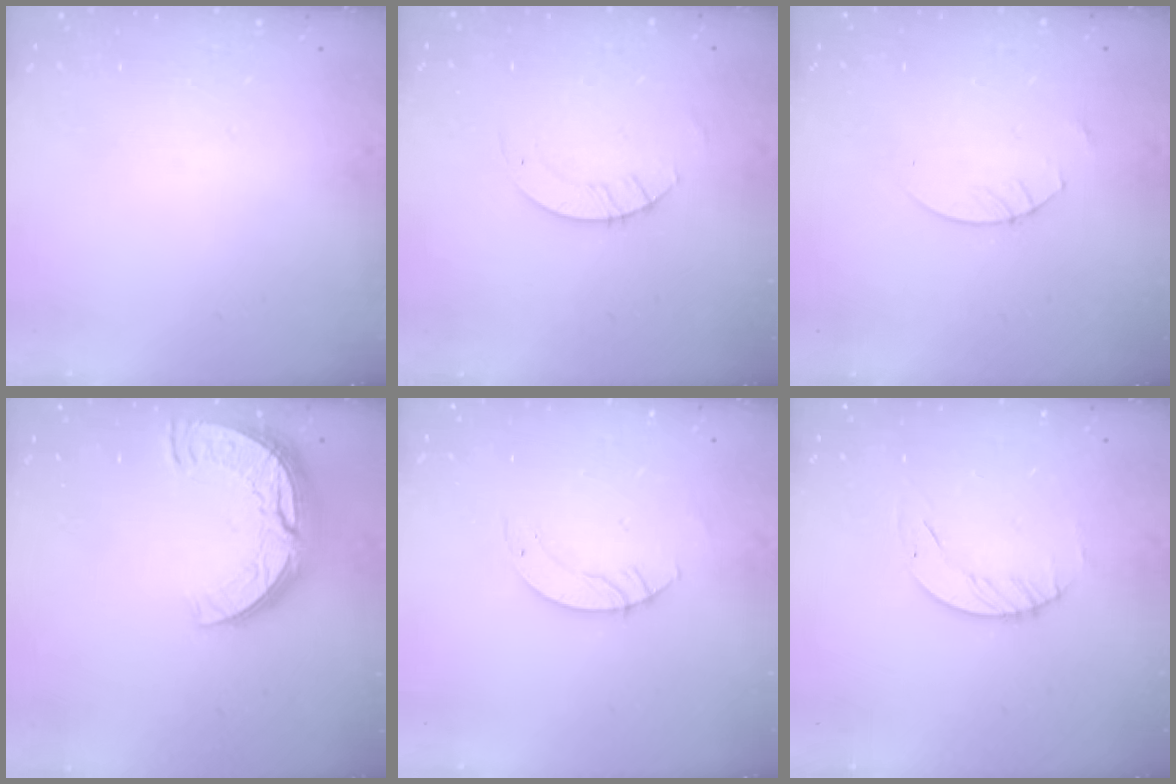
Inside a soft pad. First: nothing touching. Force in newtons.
{"total": 2.9, "press": 2.9, "slide": 0.3}
{"total": 2.4, "press": 2.4, "slide": 0.1}
{"total": 11.6, "press": 11.5, "slide": 1.0}
{"total": 3.5, "press": 3.5, "slide": 0.2}
{"total": 2.3, "press": 2.3, "slide": 0.3}